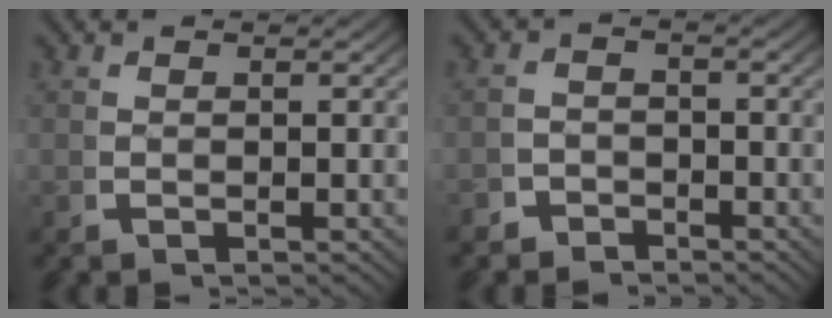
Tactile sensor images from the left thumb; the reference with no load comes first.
{"total": 2.9, "force": [-2.6, 1.3, 0.1], "torque": [0.005, -0.016, -0.045]}